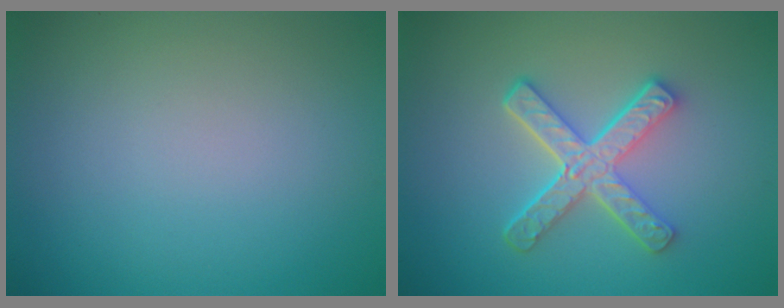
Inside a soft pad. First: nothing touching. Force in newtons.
{"total": 4.9, "press": 3.7, "slide": 3.2}